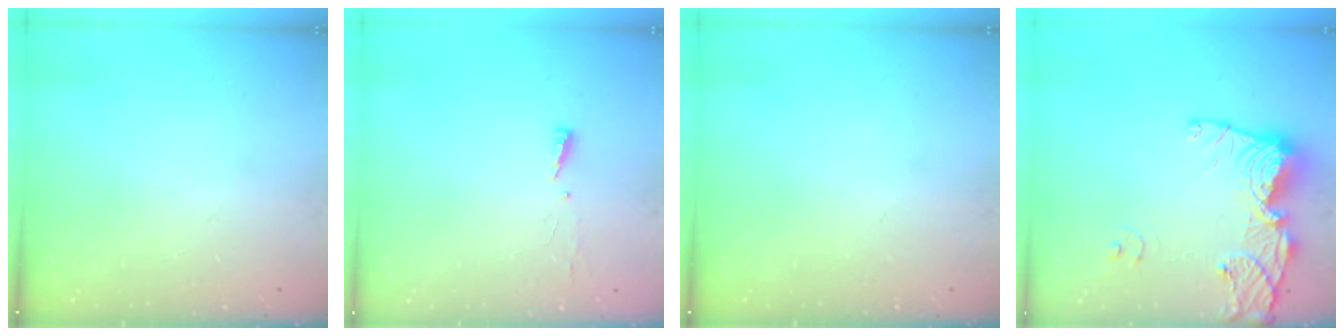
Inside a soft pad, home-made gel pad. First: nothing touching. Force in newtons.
{"total": 4.1, "press": 4.0, "slide": 1.0}
{"total": 0.0}
{"total": 14.9, "press": 14.8, "slide": 1.7}